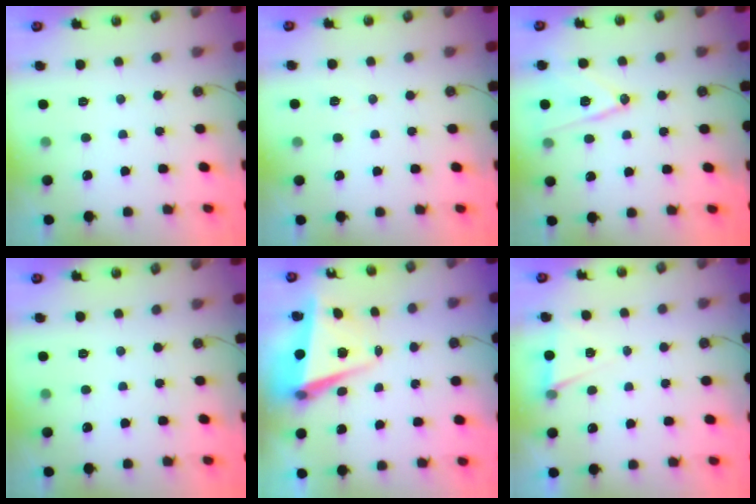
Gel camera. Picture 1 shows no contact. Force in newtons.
{"total": 5.0, "press": 4.8, "slide": 1.4}
{"total": 12.8, "press": 12.8, "slide": 0.5}
{"total": 0.0}
{"total": 6.0, "press": 5.9, "slide": 1.3}
{"total": 4.9, "press": 2.0, "slide": 4.4}